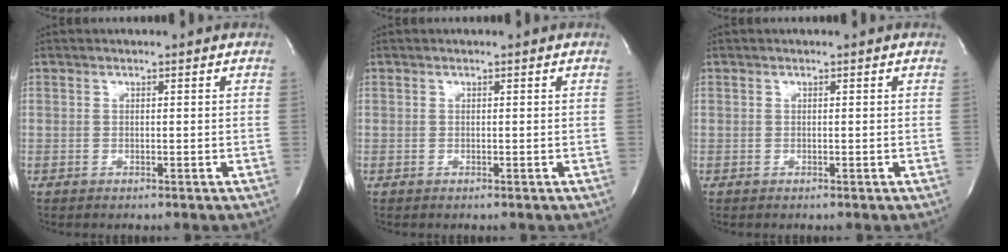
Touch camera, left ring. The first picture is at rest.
{"total": 0.0}
{"total": 0.0}